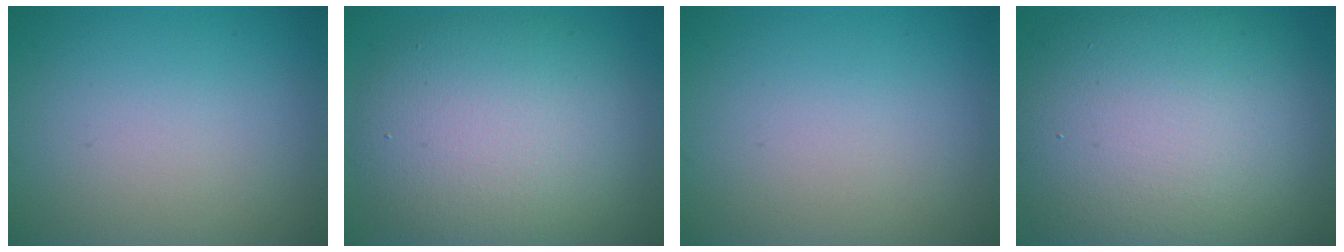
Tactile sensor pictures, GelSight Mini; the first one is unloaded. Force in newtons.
{"total": 10.2, "press": 10.2, "slide": 0.5}
{"total": 0.0}
{"total": 15.0, "press": 15.0, "slide": 0.7}